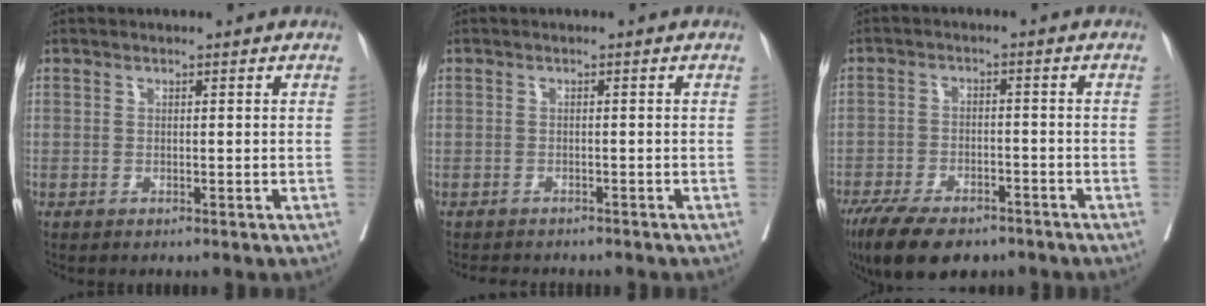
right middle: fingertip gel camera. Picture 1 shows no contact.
{"total": 4.2, "force": [-3.7, 1.6, 1.1], "torque": [-0.012, -0.003, -0.050]}
{"total": 12.3, "force": [-9.1, 5.1, 6.6], "torque": [-0.113, -0.008, -0.142]}